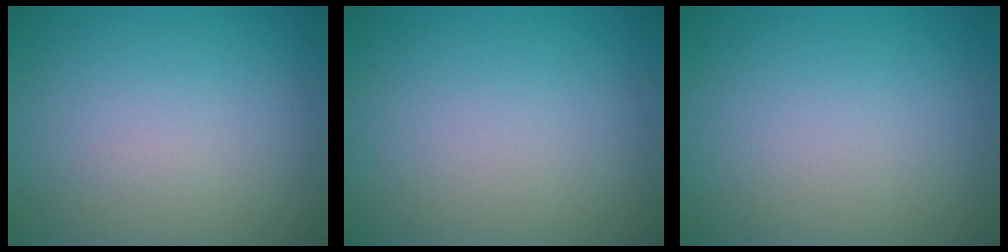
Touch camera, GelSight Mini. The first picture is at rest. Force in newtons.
{"total": 0.0}
{"total": 0.0}